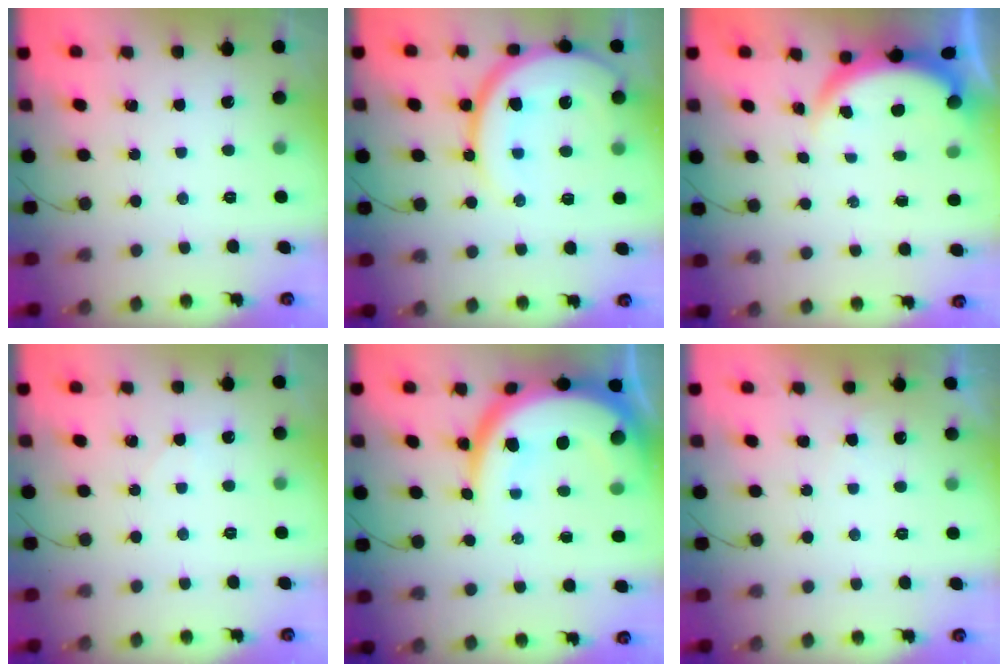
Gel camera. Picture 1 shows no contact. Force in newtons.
{"total": 16.4, "press": 16.3, "slide": 1.4}
{"total": 3.9, "press": 3.9, "slide": 0.1}
{"total": 3.0, "press": 2.6, "slide": 1.5}
{"total": 18.4, "press": 18.3, "slide": 1.9}
{"total": 3.0, "press": 3.0, "slide": 0.0}